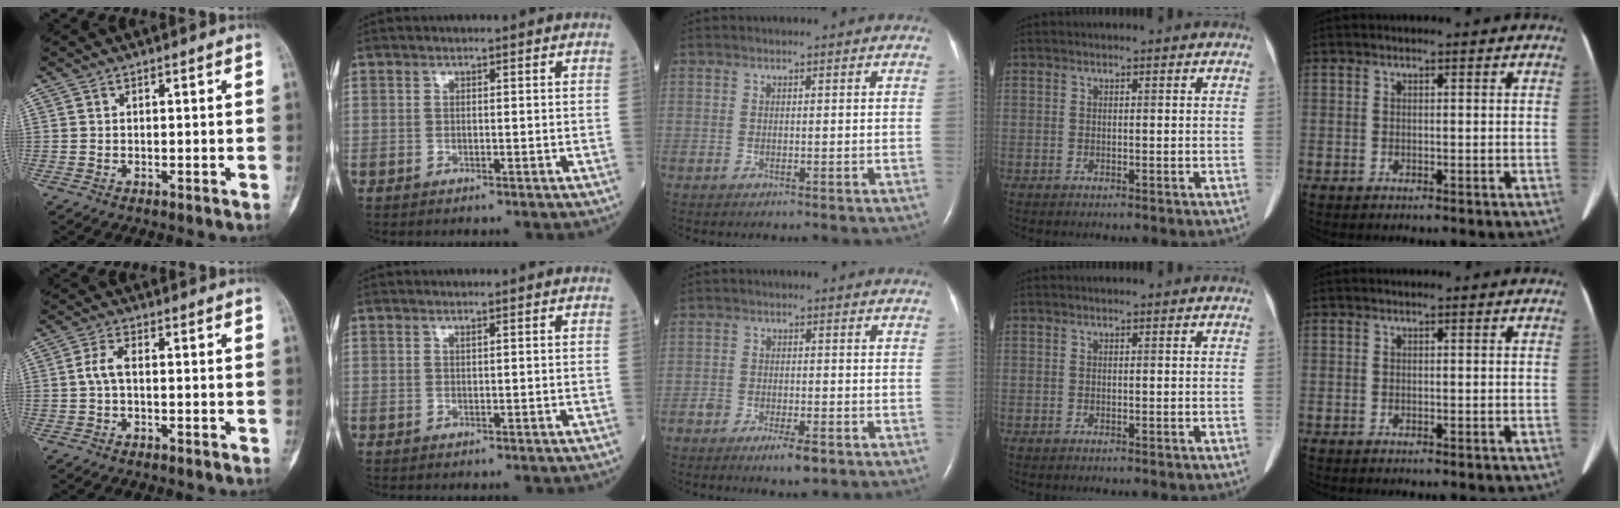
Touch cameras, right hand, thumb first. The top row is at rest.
{"thumb": {"total": 3.1, "force": [-0.1, 1.4, 2.8], "torque": [-0.062, 0.005, -0.005]}, "middle": {"total": 4.4, "force": [-2.8, 1.3, 3.2], "torque": [-0.058, -0.003, -0.044]}}